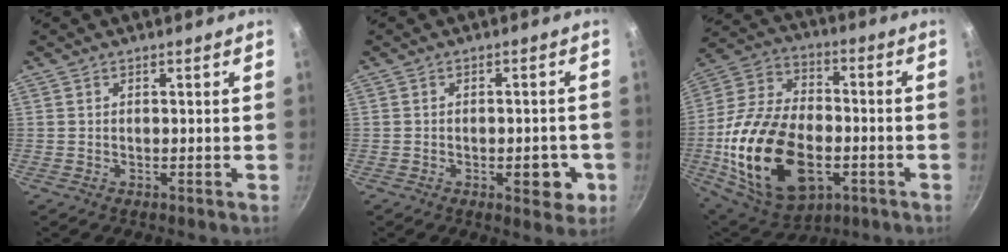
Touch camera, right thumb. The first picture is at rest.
{"total": 6.2, "force": [-1.9, 3.1, 5.0], "torque": [-0.039, 0.008, -0.021]}
{"total": 25.7, "force": [-5.9, 15.4, 19.7], "torque": [-0.370, 0.022, -0.095]}